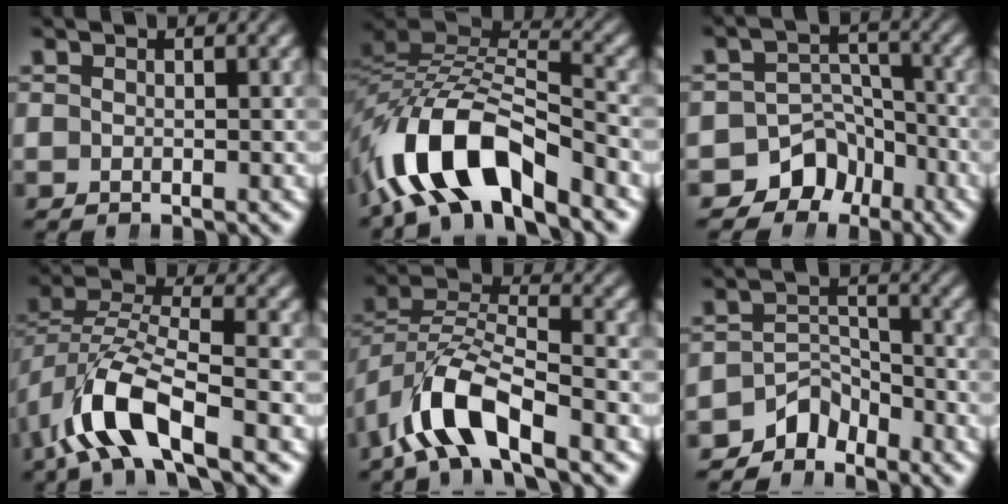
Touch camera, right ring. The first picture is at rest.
{"total": 9.3, "force": [-2.7, 5.6, 6.9], "torque": [-0.153, -0.031, -0.039]}
{"total": 8.8, "force": [-4.4, 7.2, 2.5], "torque": [-0.038, -0.025, -0.076]}
{"total": 6.3, "force": [-1.6, 3.7, 4.9], "torque": [-0.120, -0.019, -0.017]}
{"total": 6.1, "force": [-2.0, 3.8, 4.3], "torque": [-0.109, -0.020, -0.028]}
{"total": 5.3, "force": [-3.6, 3.4, 1.9], "torque": [-0.030, -0.014, -0.064]}